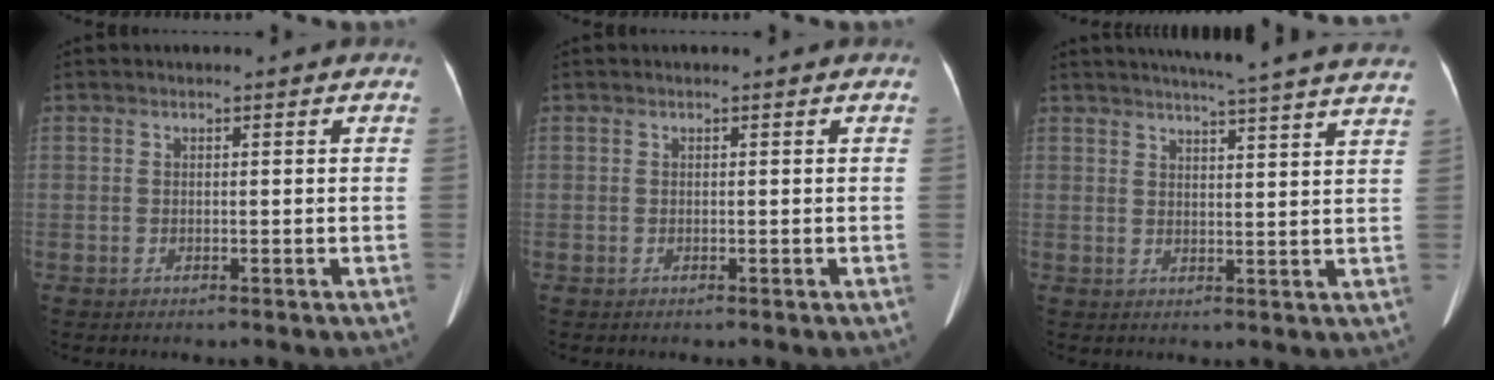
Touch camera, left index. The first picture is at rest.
{"total": 0.0}
{"total": 19.7, "force": [17.9, -0.2, 8.3], "torque": [-0.122, -0.020, 0.213]}